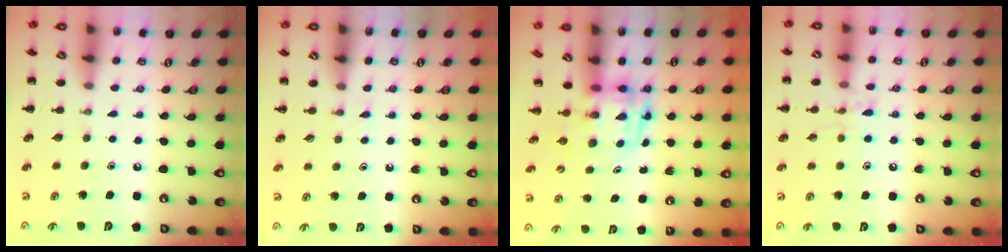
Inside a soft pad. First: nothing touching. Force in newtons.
{"total": 2.1, "press": 1.8, "slide": 0.9}
{"total": 3.9, "press": 3.9, "slide": 0.7}
{"total": 8.0, "press": 7.8, "slide": 1.6}